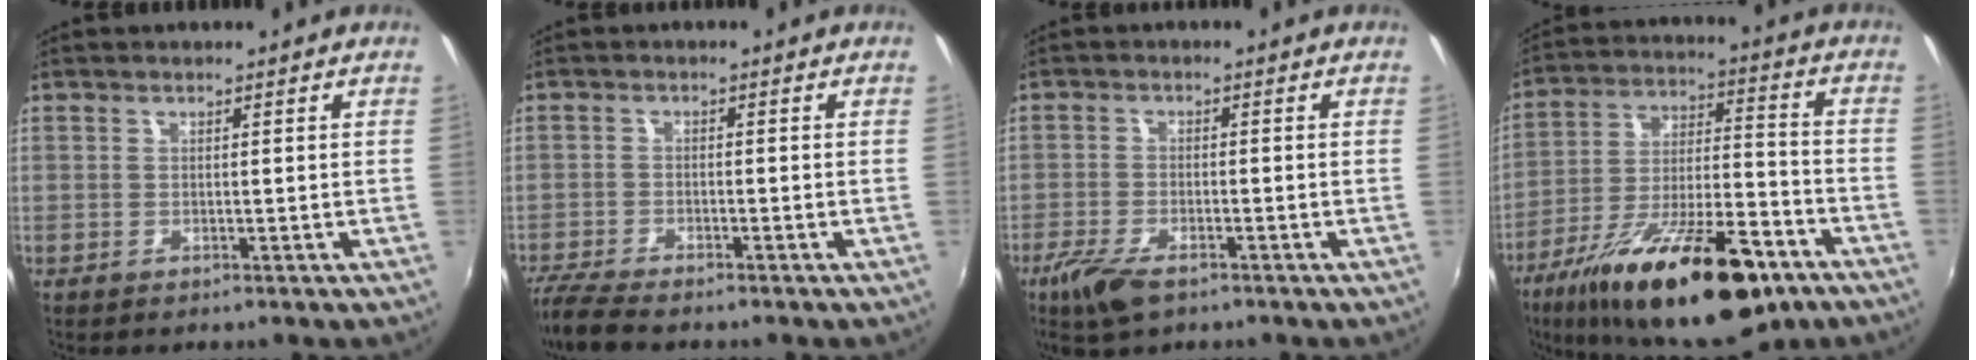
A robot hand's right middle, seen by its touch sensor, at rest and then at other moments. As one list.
[{"total": 6.7, "force": [-5.9, 0.8, 3.1], "torque": [-0.090, -0.026, -0.107]}, {"total": 7.0, "force": [-4.8, 2.5, 4.6], "torque": [-0.119, -0.020, -0.091]}, {"total": 25.5, "force": [-15.5, 8.2, 18.5], "torque": [-0.323, -0.031, -0.239]}]